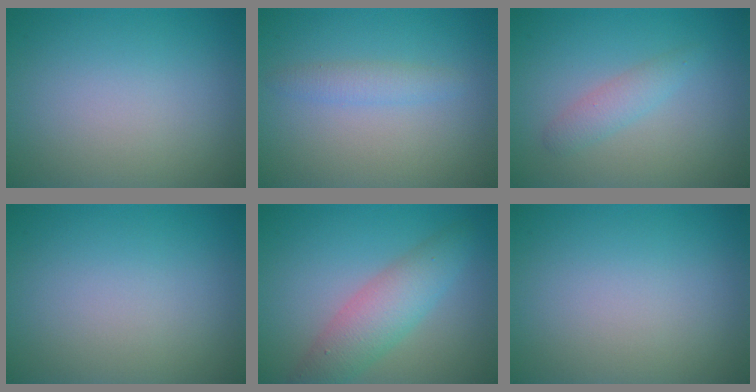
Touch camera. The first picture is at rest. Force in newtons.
{"total": 1.6, "press": 1.6, "slide": 0.1}
{"total": 1.8, "press": 1.8, "slide": 0.0}
{"total": 0.0}
{"total": 4.6, "press": 4.6, "slide": 0.0}
{"total": 0.0}